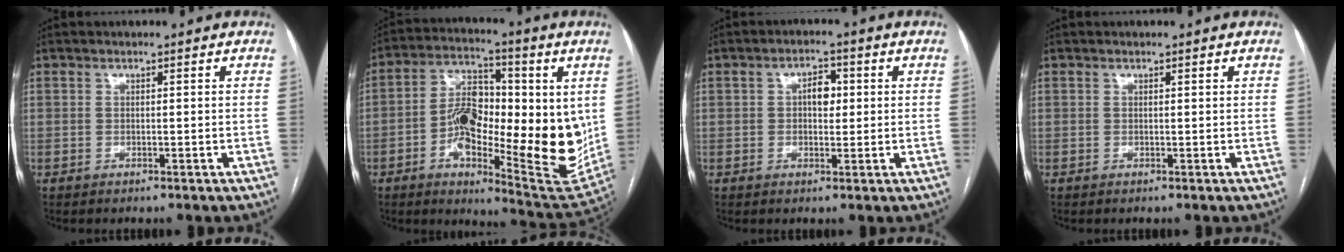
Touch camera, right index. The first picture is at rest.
{"total": 20.7, "force": [-0.9, 7.6, 19.2], "torque": [-0.295, 0.001, -0.012]}
{"total": 3.6, "force": [0.5, 2.1, 2.9], "torque": [-0.046, 0.012, 0.008]}
{"total": 0.0}